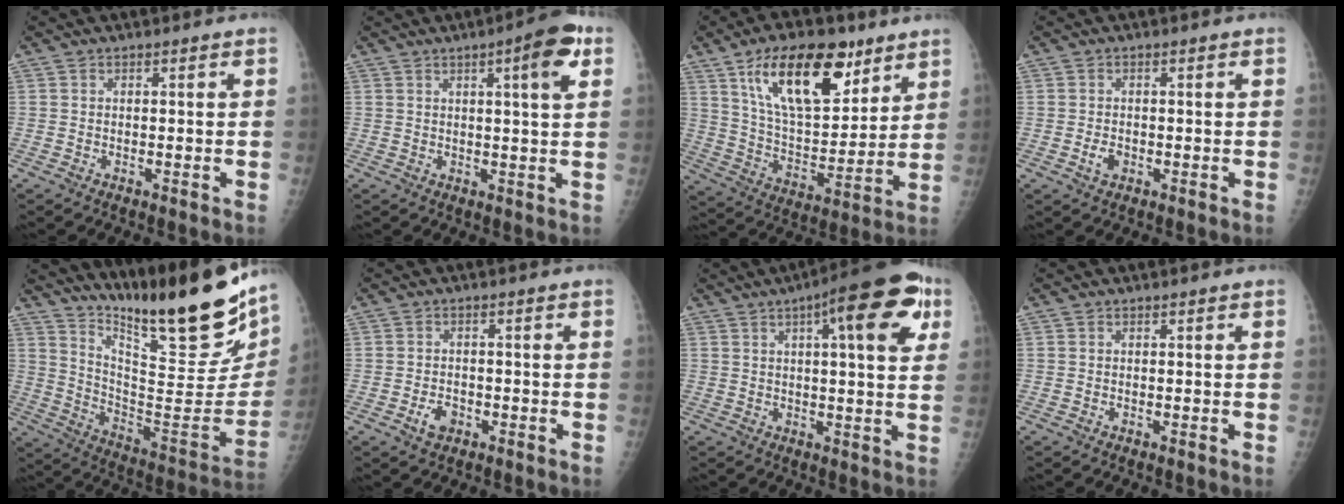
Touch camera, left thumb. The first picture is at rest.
{"total": 7.7, "force": [3.3, 1.3, 6.9], "torque": [-0.089, -0.006, 0.039]}
{"total": 20.7, "force": [11.6, 9.6, 14.2], "torque": [-0.193, -0.052, 0.206]}
{"total": 2.0, "force": [-0.6, 1.5, 1.3], "torque": [-0.020, 0.001, -0.009]}
{"total": 27.9, "force": [21.3, 4.4, 17.4], "torque": [-0.244, -0.139, 0.327]}
{"total": 3.2, "force": [-1.4, 2.2, 1.7], "torque": [-0.023, 0.005, -0.022]}
{"total": 16.0, "force": [6.3, 4.5, 14.0], "torque": [-0.160, 0.000, 0.073]}
{"total": 0.0}